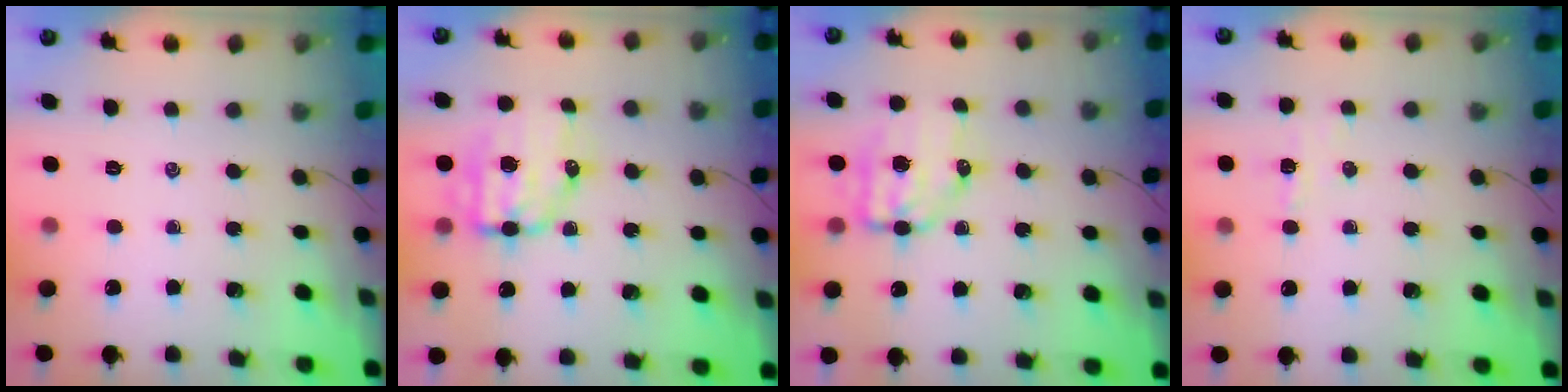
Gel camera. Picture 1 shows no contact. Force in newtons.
{"total": 8.7, "press": 8.5, "slide": 2.0}
{"total": 6.8, "press": 6.6, "slide": 1.4}
{"total": 3.0, "press": 2.8, "slide": 0.9}